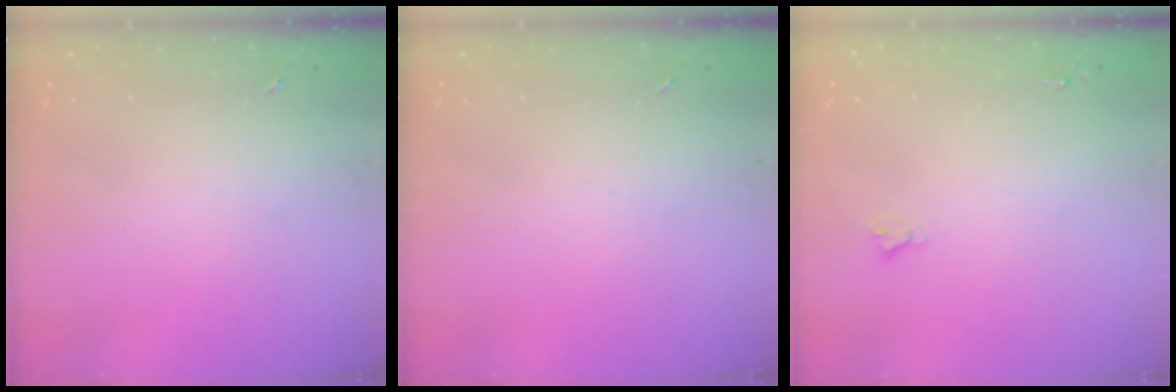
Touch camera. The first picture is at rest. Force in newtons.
{"total": 0.0}
{"total": 2.4, "press": 2.4, "slide": 0.2}